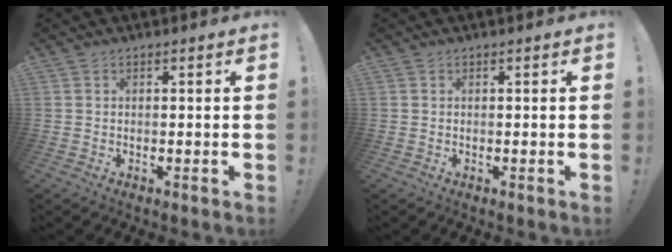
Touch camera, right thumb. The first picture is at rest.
{"total": 0.0}